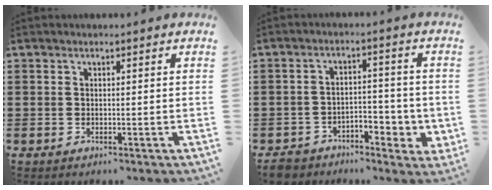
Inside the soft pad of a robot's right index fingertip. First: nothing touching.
{"total": 4.7, "force": [-2.9, 2.9, 2.4], "torque": [-0.042, 0.018, -0.056]}